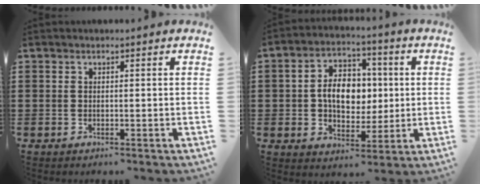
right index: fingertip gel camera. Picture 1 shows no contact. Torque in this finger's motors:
{"motor_torque": [1.98, -0.16, 0.33, 0.21]}